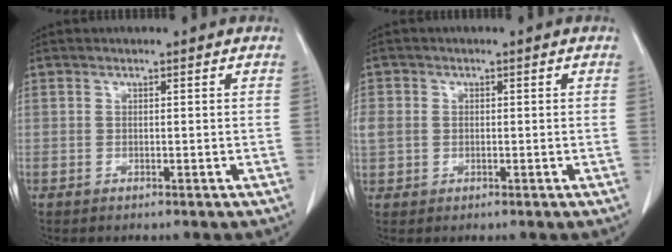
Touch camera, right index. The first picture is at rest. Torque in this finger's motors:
{"motor_torque": [0.67, 0.02, 0.26, 0.10]}